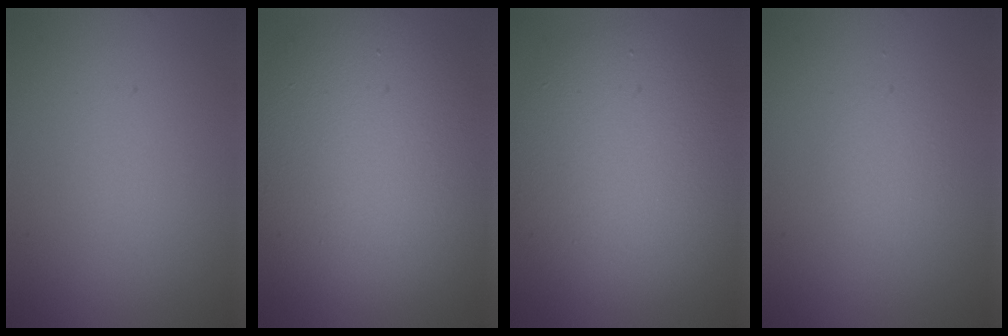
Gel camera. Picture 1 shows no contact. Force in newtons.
{"total": 13.1, "press": 13.1, "slide": 1.0}
{"total": 9.6, "press": 9.6, "slide": 0.5}
{"total": 1.2, "press": 1.2, "slide": 0.1}